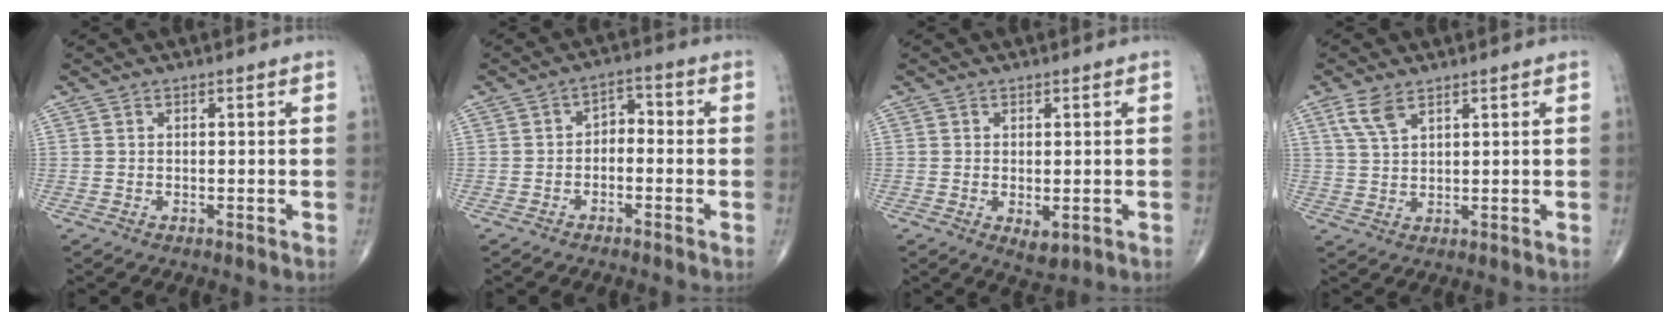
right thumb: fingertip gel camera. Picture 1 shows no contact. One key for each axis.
{"total": 3.7, "fx": -1.1, "fy": 2.5, "fz": 2.5, "tx": -0.024, "ty": 0.030, "tz": -0.030}
{"total": 3.1, "fx": -0.7, "fy": 1.6, "fz": 2.6, "tx": -0.036, "ty": -0.008, "tz": -0.003}
{"total": 4.5, "fx": 2.8, "fy": 1.9, "fz": 3.0, "tx": -0.065, "ty": -0.002, "tz": 0.063}